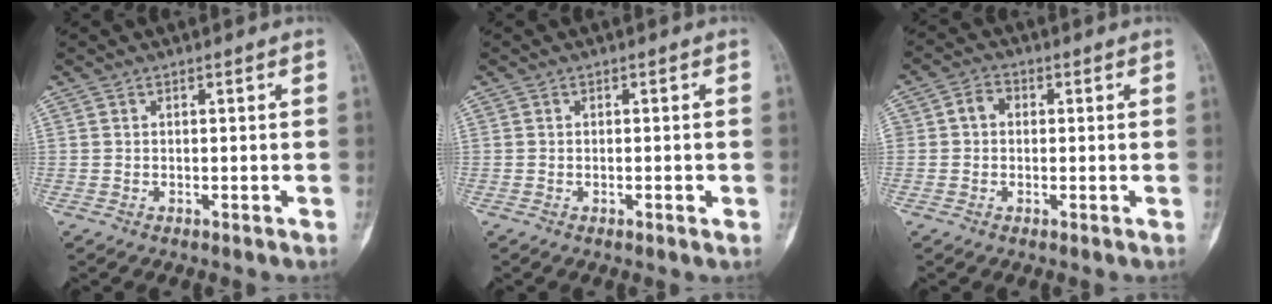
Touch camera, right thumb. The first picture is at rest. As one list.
[{"total": 1.3, "force": [-0.3, 0.3, 1.2], "torque": [-0.017, -0.002, -0.004]}, {"total": 3.5, "force": [0.3, 3.0, 1.9], "torque": [-0.020, 0.013, 0.000]}]